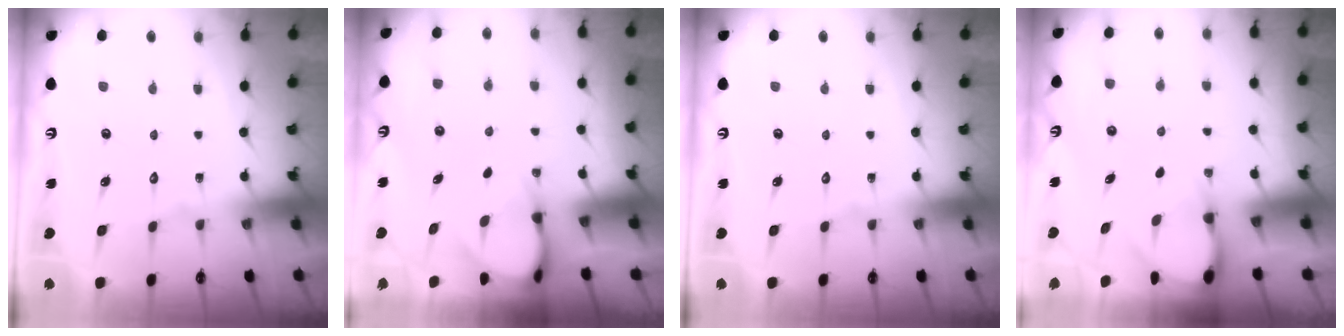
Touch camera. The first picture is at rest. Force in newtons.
{"total": 4.3, "press": 4.3, "slide": 0.3}
{"total": 0.0}
{"total": 2.9, "press": 2.9, "slide": 0.3}